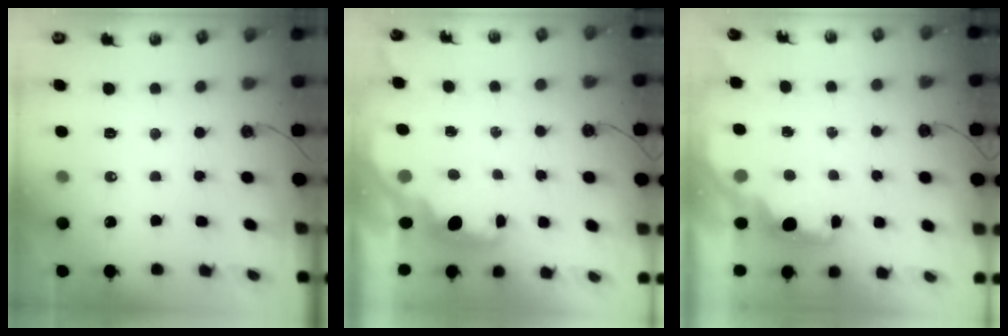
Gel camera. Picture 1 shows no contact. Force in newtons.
{"total": 1.6, "press": 1.4, "slide": 0.7}
{"total": 2.5, "press": 2.3, "slide": 0.8}